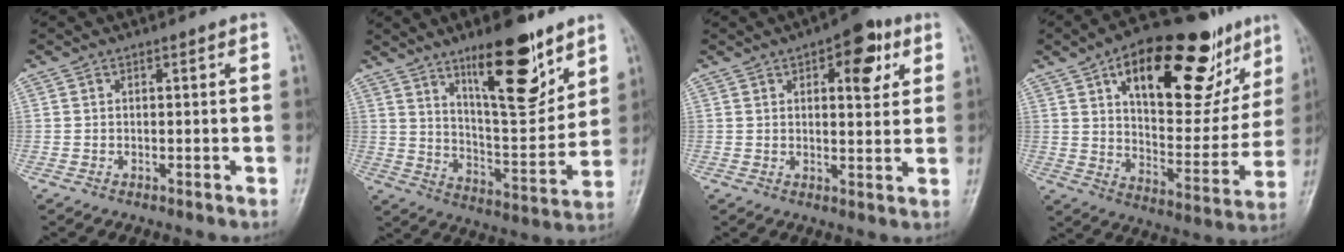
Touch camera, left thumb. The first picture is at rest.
{"total": 17.1, "force": [10.7, 5.3, 12.2], "torque": [-0.152, -0.076, 0.182]}
{"total": 9.2, "force": [4.0, 4.3, 7.1], "torque": [-0.060, -0.009, 0.046]}
{"total": 27.1, "force": [14.2, 12.3, 19.5], "torque": [-0.238, -0.026, 0.218]}